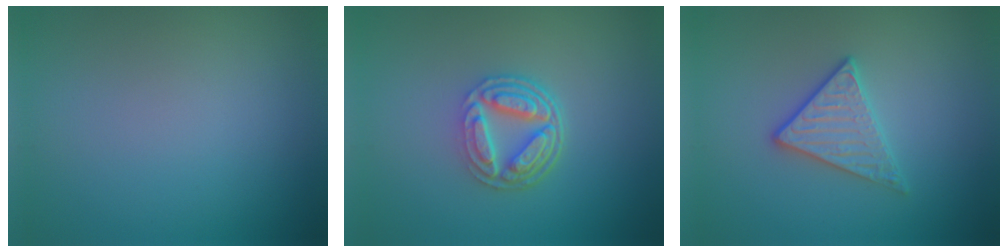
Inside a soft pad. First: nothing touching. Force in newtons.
{"total": 5.0, "press": 3.5, "slide": 3.5}
{"total": 2.8, "press": 2.7, "slide": 0.8}